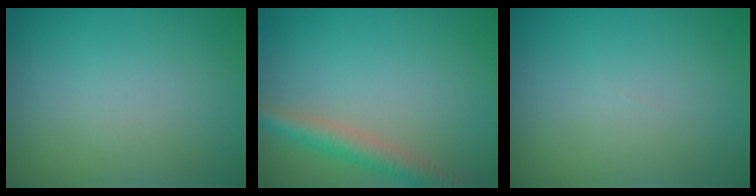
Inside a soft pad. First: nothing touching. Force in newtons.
{"total": 3.5, "press": 3.5, "slide": 0.1}
{"total": 0.0}